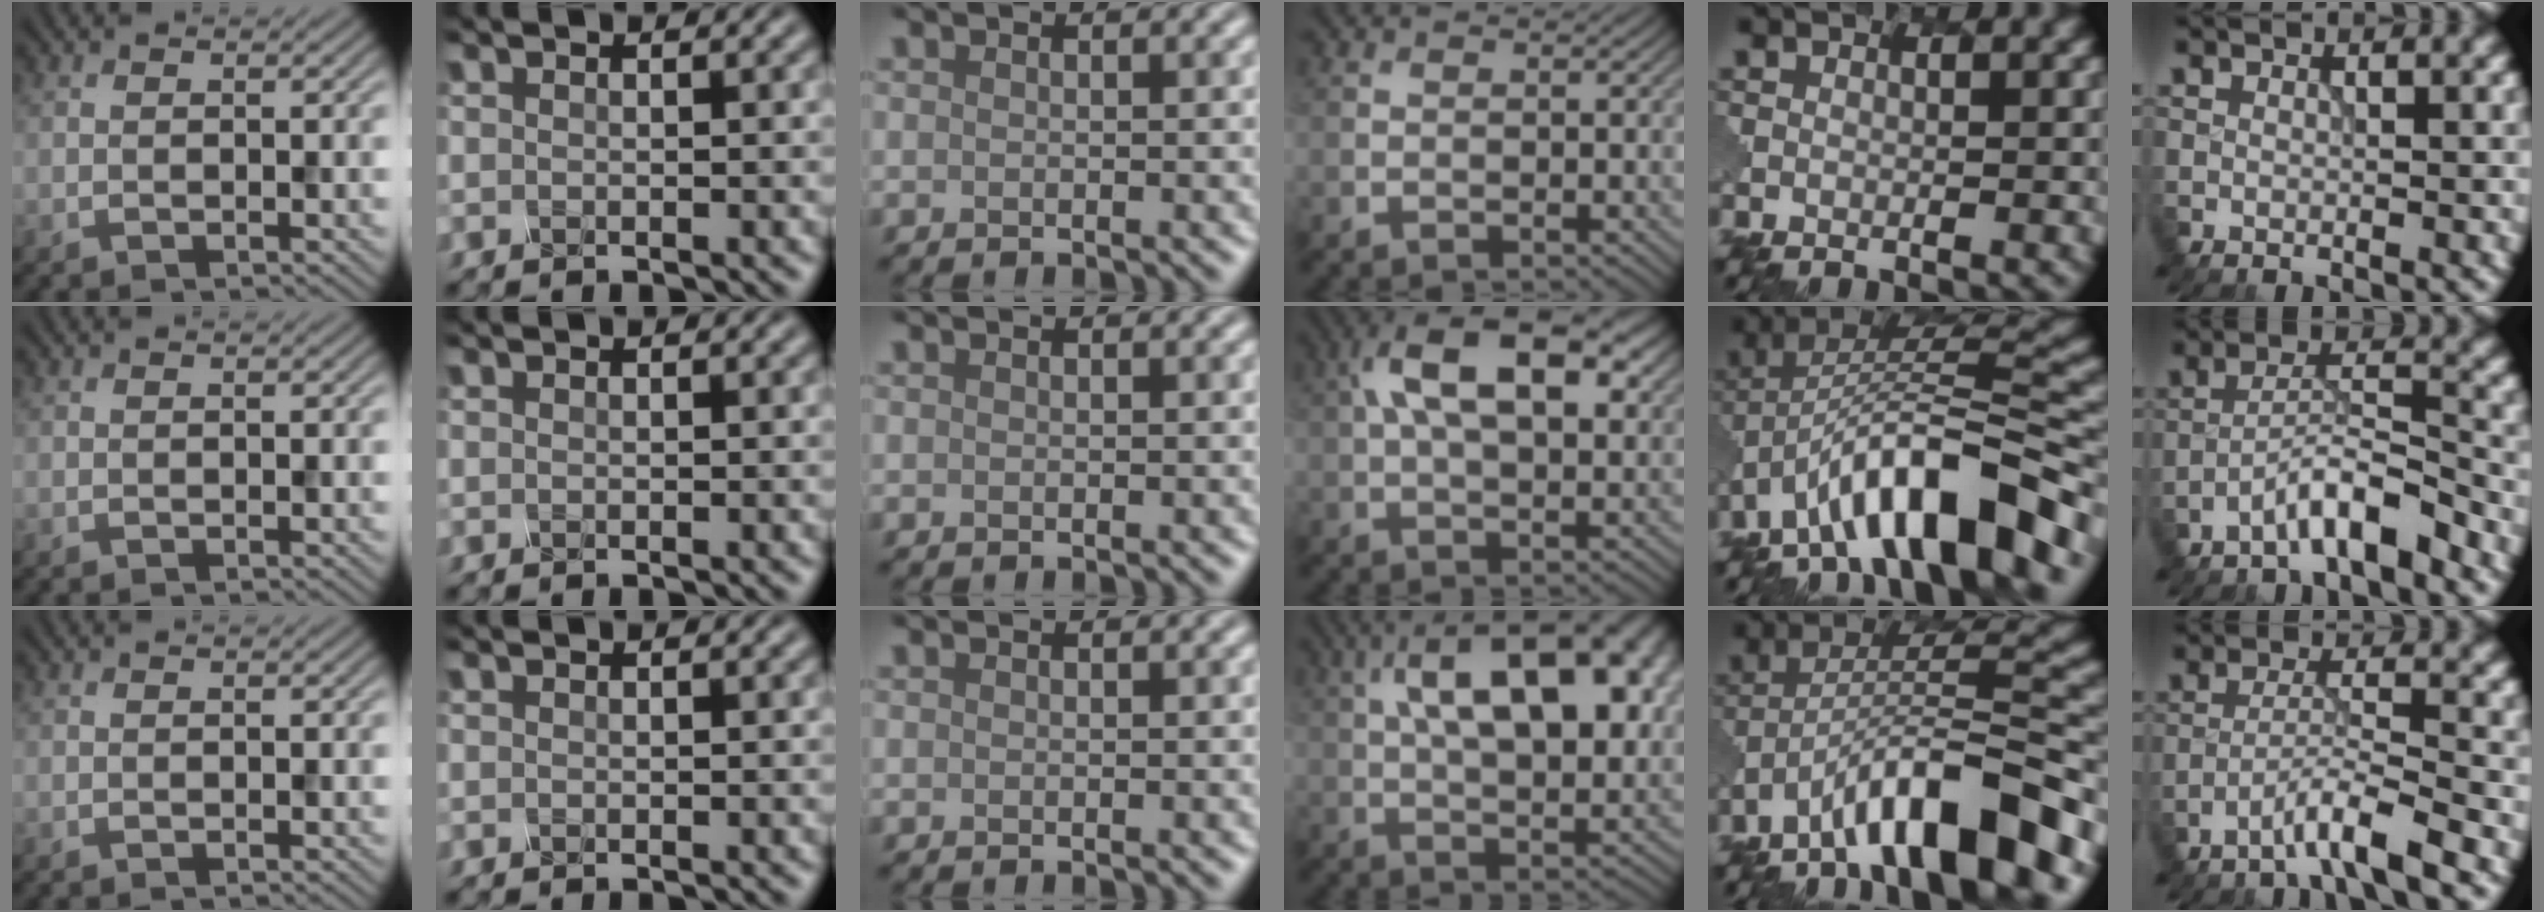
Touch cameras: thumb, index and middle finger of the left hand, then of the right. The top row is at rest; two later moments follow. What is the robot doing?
{"motion": "shake", "object": "salt shaker"}